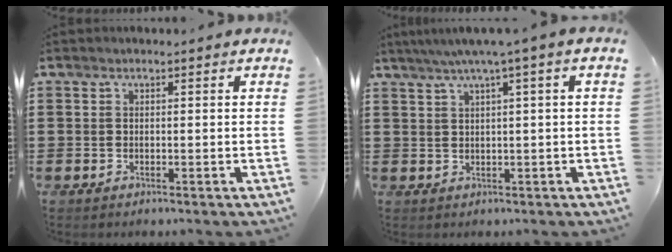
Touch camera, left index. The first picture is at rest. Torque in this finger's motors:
{"motor_torque": [0.72, -0.03, 0.82, 0.21]}